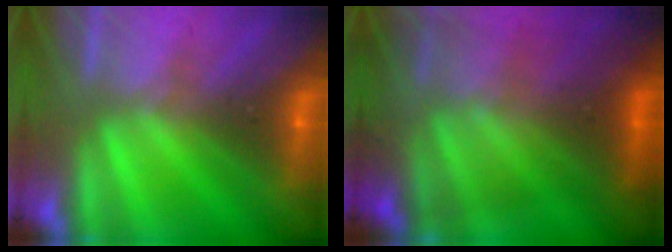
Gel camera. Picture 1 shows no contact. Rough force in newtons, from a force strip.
{"total": 7.1}